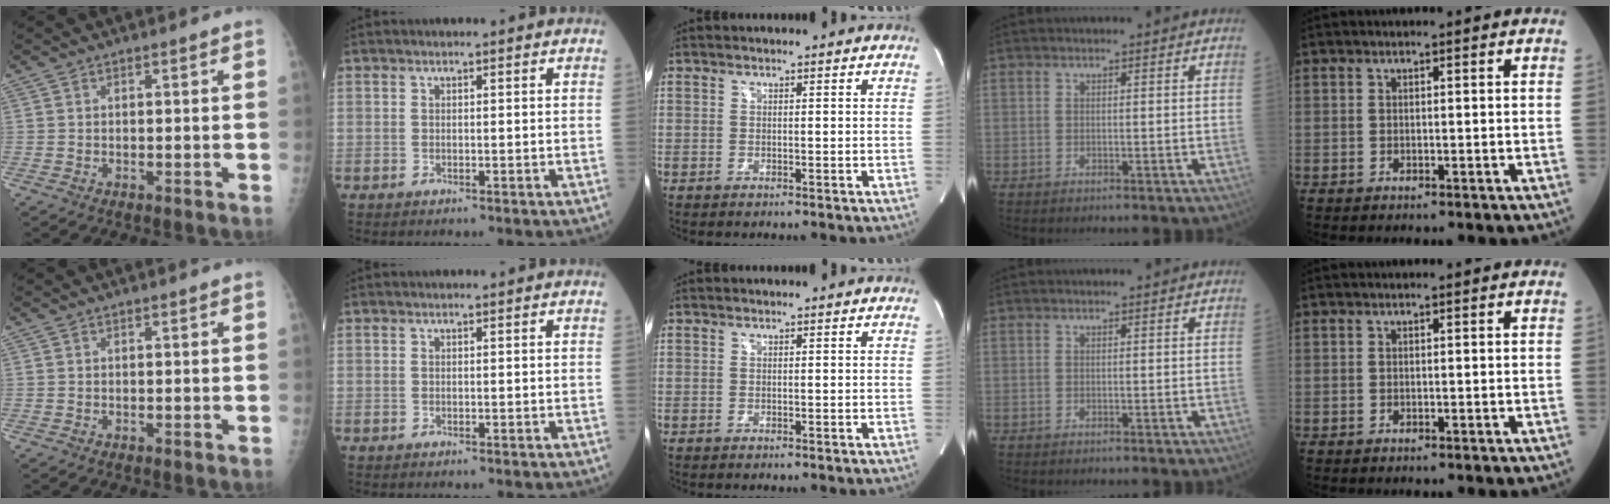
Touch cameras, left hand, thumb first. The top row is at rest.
{}